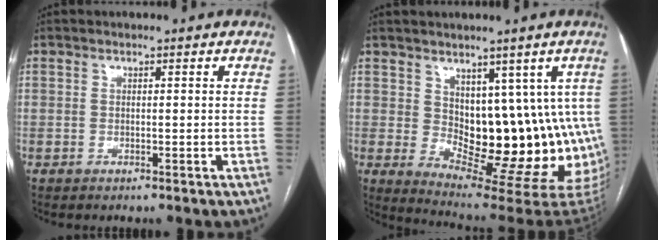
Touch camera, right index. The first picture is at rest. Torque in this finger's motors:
{"motor_torque": [0.72, 0.05, 0.57, 0.10]}